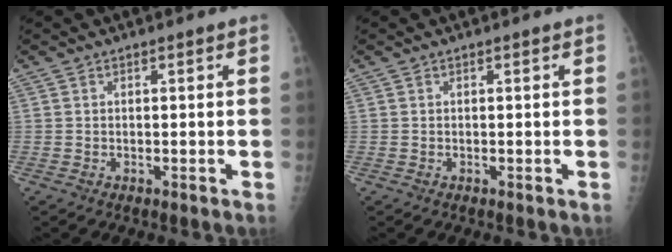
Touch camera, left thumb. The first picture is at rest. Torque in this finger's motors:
{"motor_torque": [0.00, 0.00, -0.05, -0.05, 0.00]}